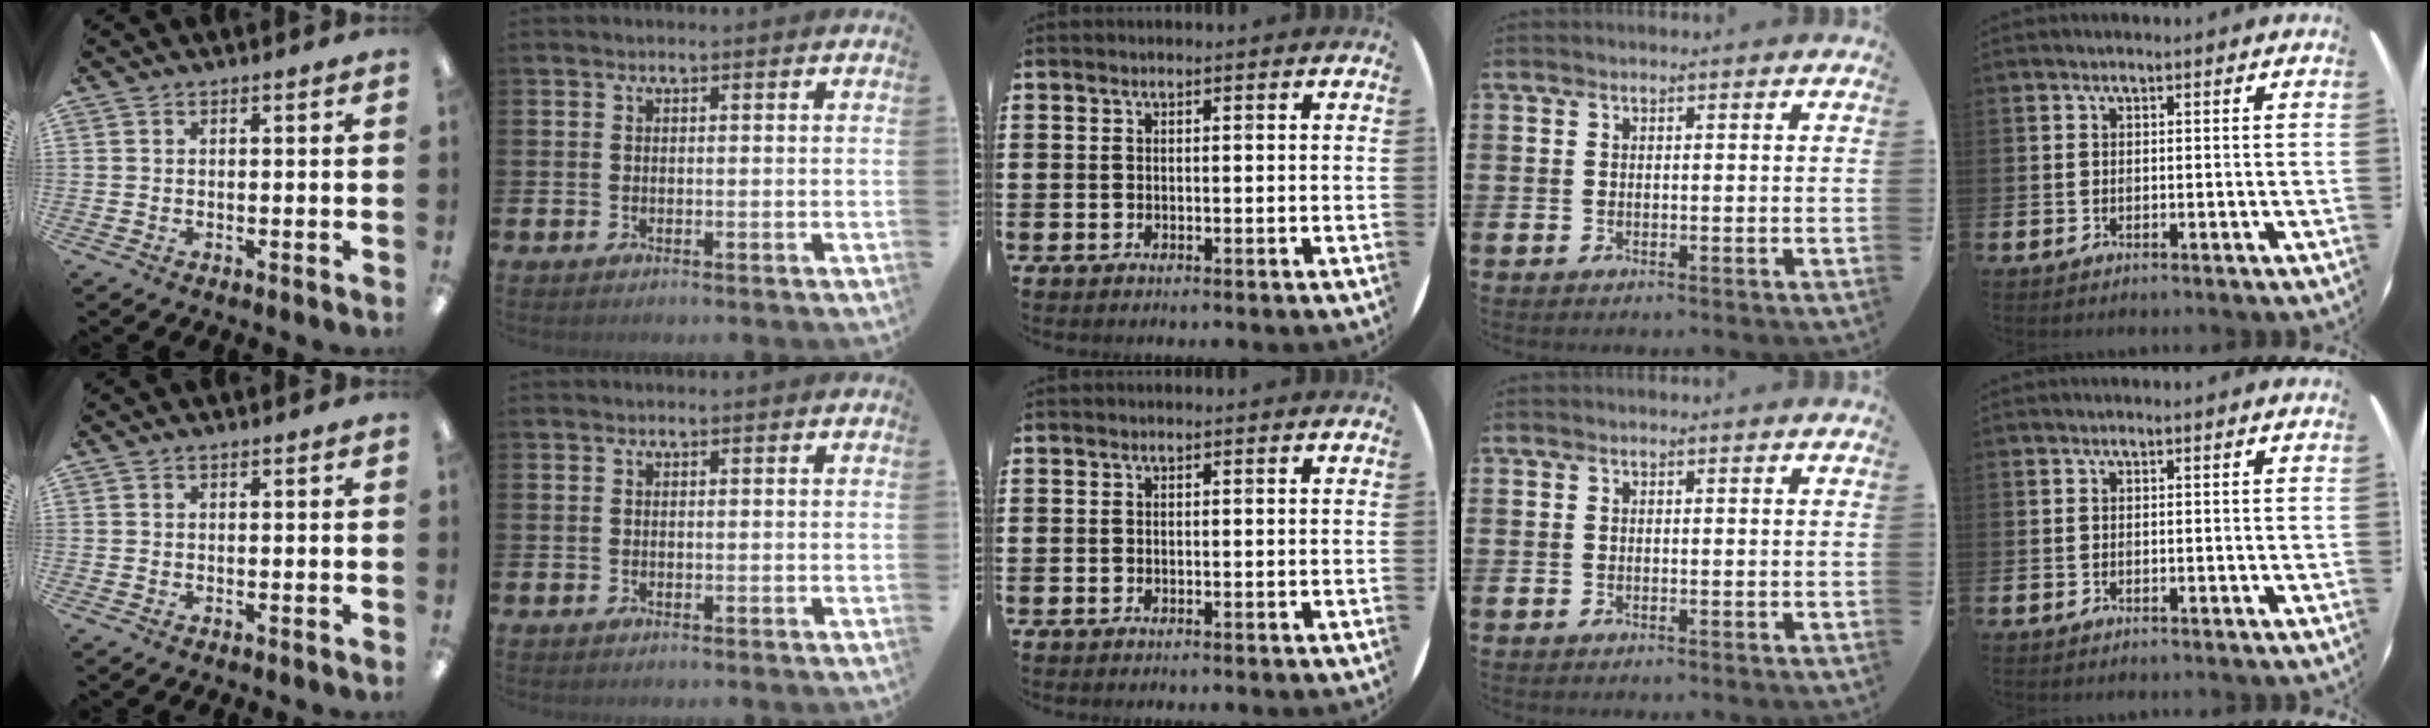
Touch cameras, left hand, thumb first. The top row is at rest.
{}